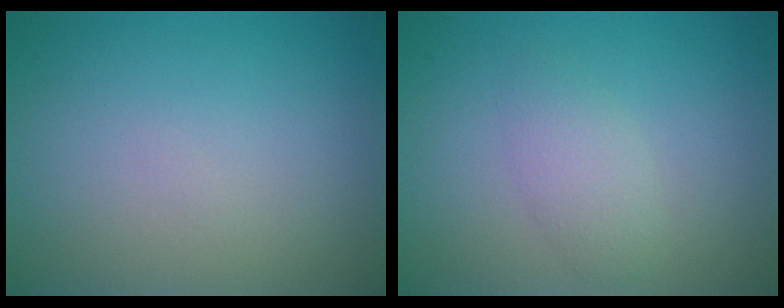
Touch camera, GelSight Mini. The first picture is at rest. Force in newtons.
{"total": 2.0, "press": 2.0, "slide": 0.1}